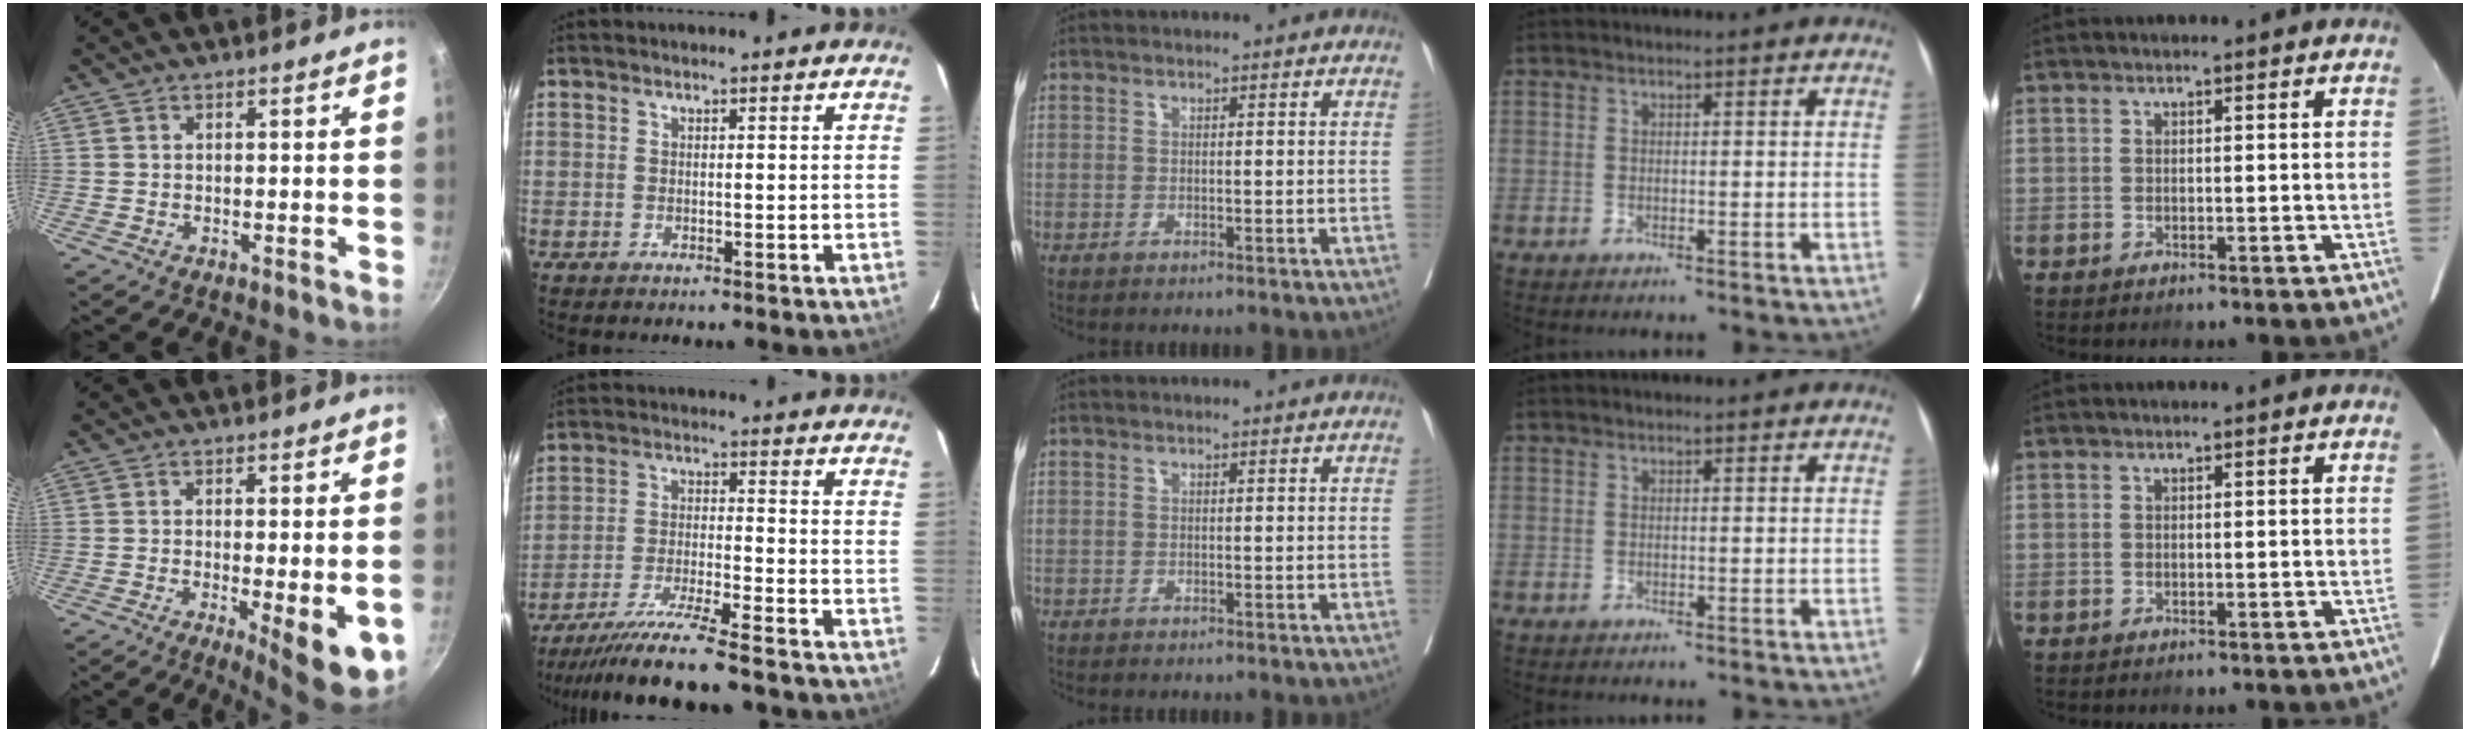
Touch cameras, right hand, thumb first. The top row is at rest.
{"thumb": {"total": 10.4, "force": [-3.8, 2.5, 9.4], "torque": [-0.121, -0.018, -0.049]}, "index": {"total": 11.9, "force": [-10.1, -0.6, 6.2], "torque": [-0.101, -0.027, -0.170]}}